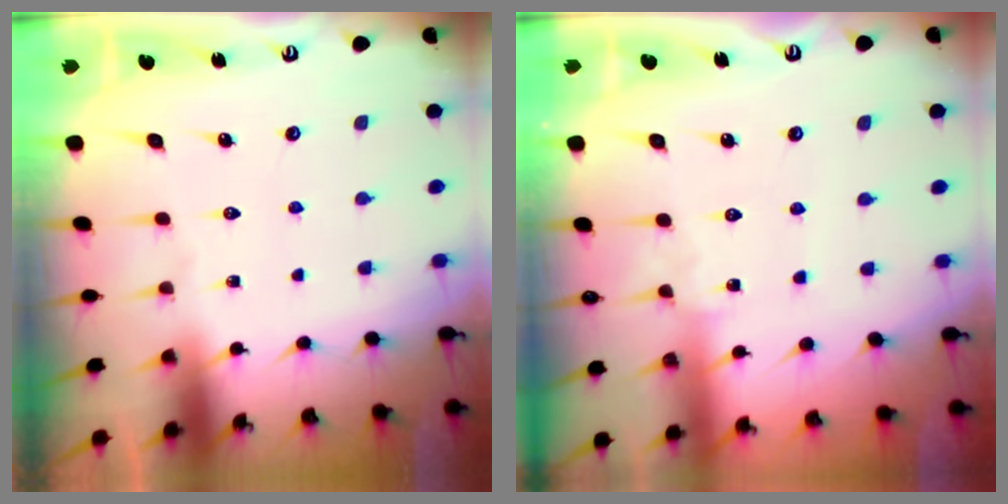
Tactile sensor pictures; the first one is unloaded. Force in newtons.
{"total": 2.0, "press": 2.0, "slide": 0.2}